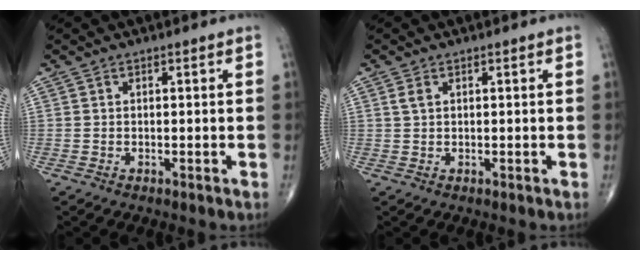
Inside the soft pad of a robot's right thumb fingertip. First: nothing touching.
{"total": 1.4, "force": [0.6, 0.8, 1.0], "torque": [-0.024, 0.006, 0.015]}